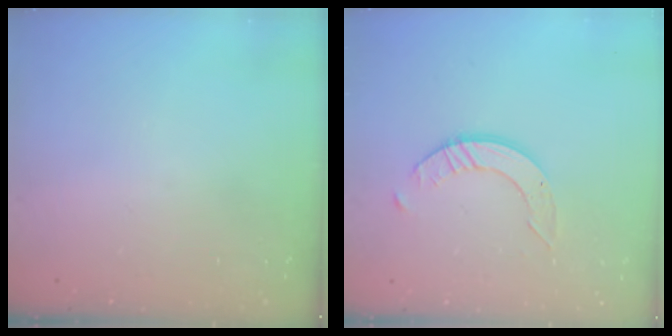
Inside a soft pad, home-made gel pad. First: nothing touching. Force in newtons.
{"total": 5.0, "press": 5.0, "slide": 0.4}